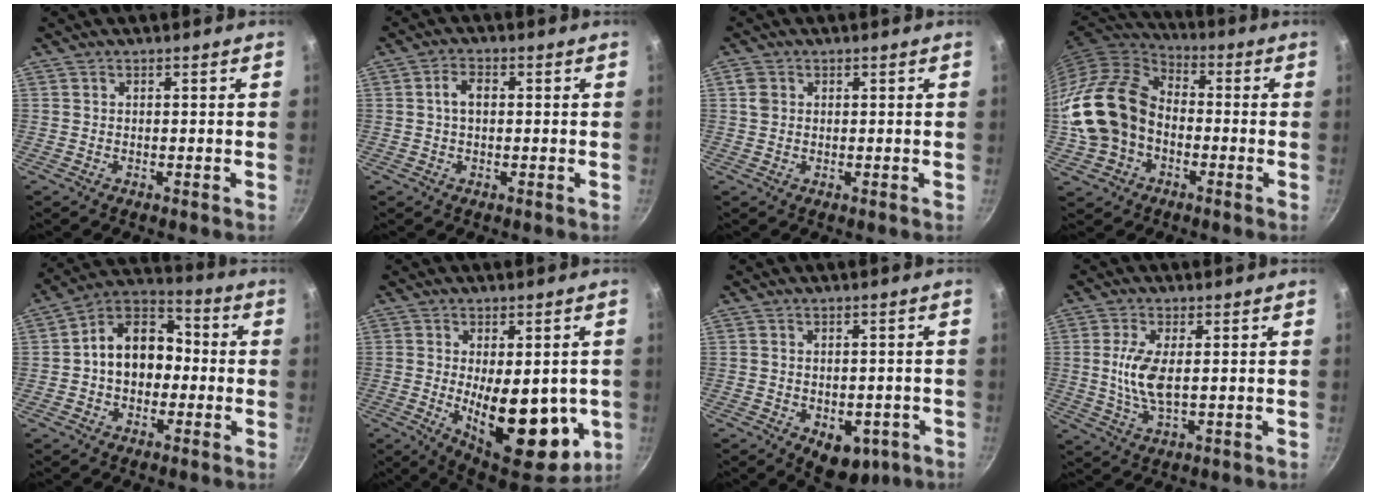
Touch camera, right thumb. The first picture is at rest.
{"total": 3.6, "force": [0.4, 2.3, 2.7], "torque": [-0.045, 0.012, 0.003]}
{"total": 2.3, "force": [0.6, 1.9, 1.1], "torque": [-0.015, 0.003, 0.010]}
{"total": 18.2, "force": [-2.9, 14.0, 11.3], "torque": [-0.207, 0.047, -0.058]}
{"total": 13.5, "force": [-0.5, 10.0, 9.1], "torque": [-0.096, 0.046, -0.028]}
{"total": 18.8, "force": [-2.4, 9.1, 16.2], "torque": [-0.194, -0.023, -0.015]}
{"total": 8.2, "force": [-2.9, 5.2, 5.6], "torque": [-0.038, 0.006, -0.024]}
{"total": 7.4, "force": [0.7, 3.0, 6.8], "torque": [-0.142, -0.003, 0.014]}